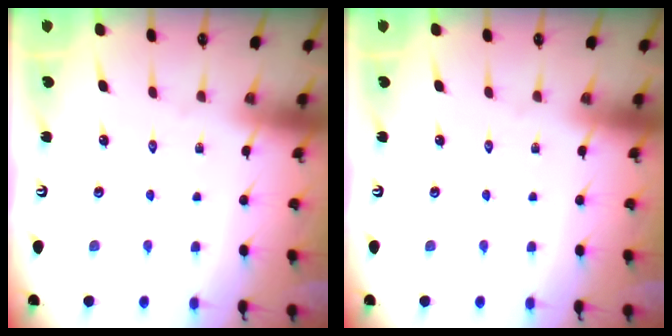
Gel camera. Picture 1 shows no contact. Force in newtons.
{"total": 0.0}